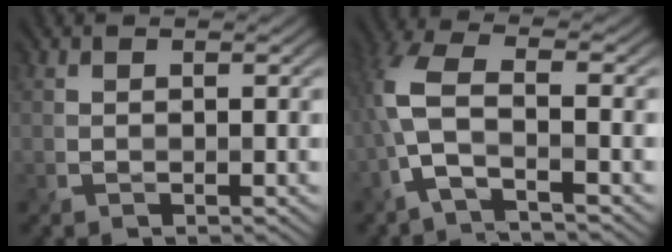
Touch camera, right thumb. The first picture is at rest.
{"total": 6.3, "force": [-1.9, 1.9, 5.7], "torque": [-0.138, 0.016, -0.059]}